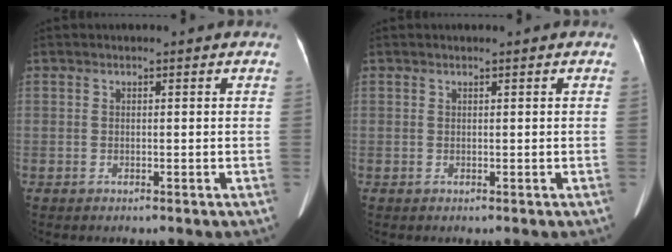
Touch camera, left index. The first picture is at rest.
{"total": 0.0}